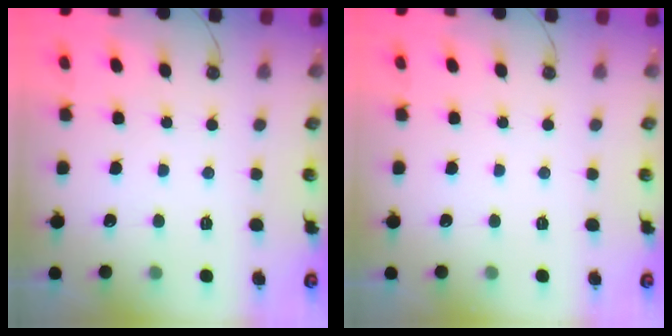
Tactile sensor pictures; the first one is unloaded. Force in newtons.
{"total": 0.0}